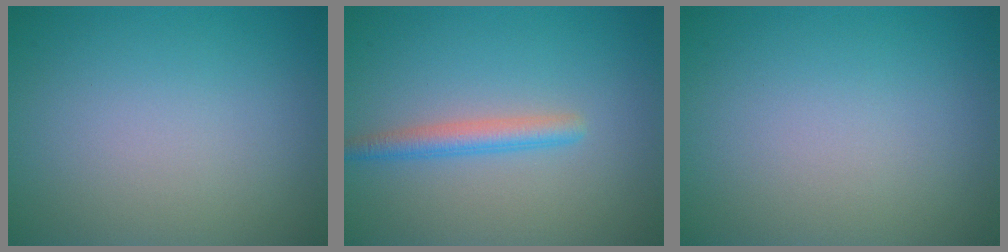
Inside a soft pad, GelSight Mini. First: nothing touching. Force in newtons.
{"total": 2.3, "press": 2.3, "slide": 0.1}
{"total": 0.0}